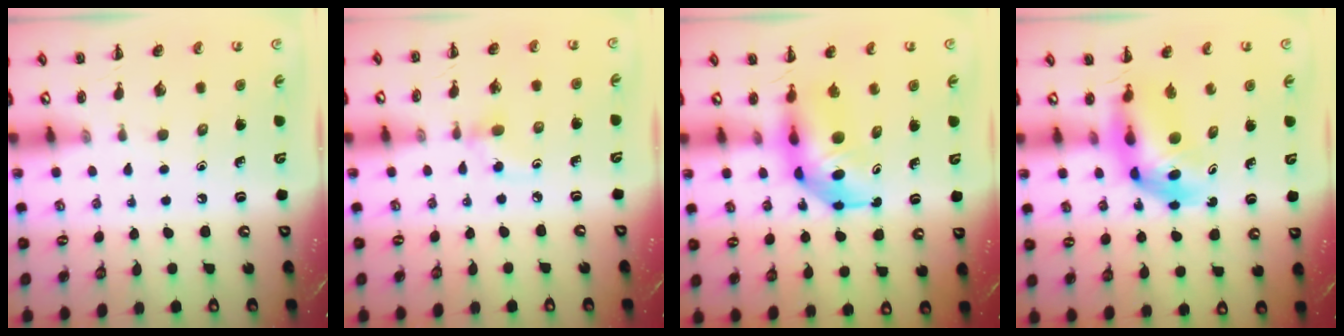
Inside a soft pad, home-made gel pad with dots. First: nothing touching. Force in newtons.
{"total": 3.5, "press": 3.2, "slide": 1.4}
{"total": 5.6, "press": 5.5, "slide": 1.2}
{"total": 5.5, "press": 5.4, "slide": 1.0}